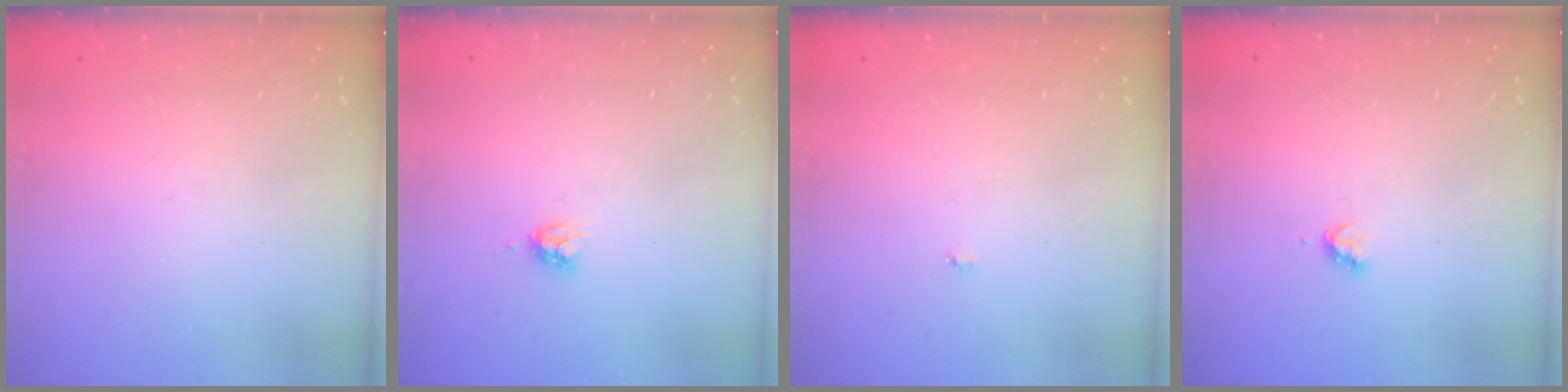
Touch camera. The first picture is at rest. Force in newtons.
{"total": 4.2, "press": 4.2, "slide": 0.1}
{"total": 2.9, "press": 2.9, "slide": 0.3}
{"total": 2.8, "press": 2.8, "slide": 0.3}